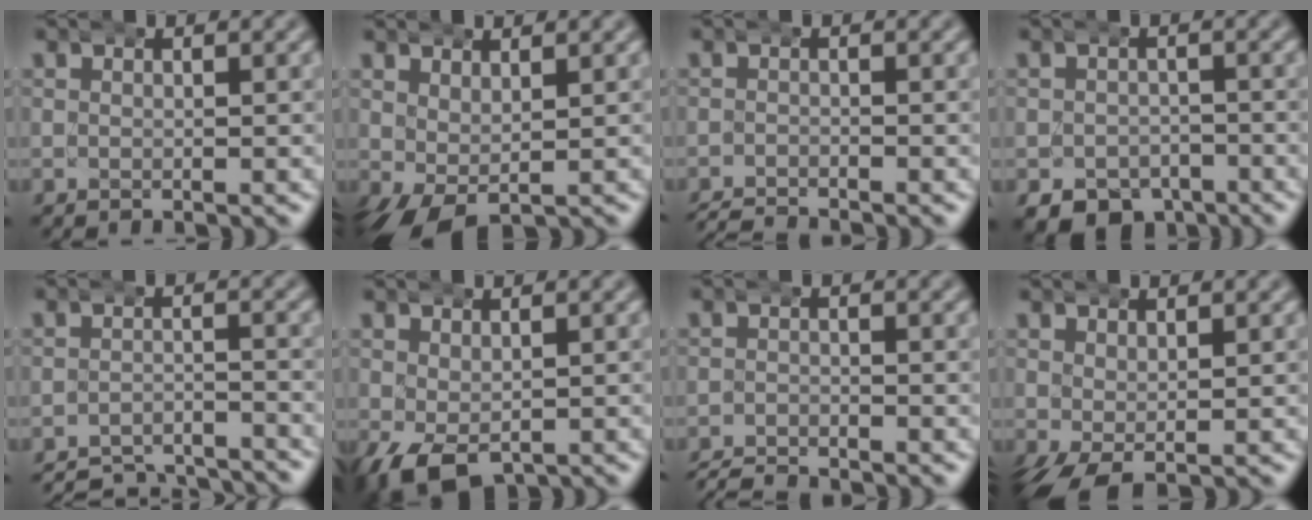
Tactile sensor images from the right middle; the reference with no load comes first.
{"total": 3.8, "force": [-1.6, 2.6, 2.3], "torque": [-0.063, -0.028, -0.011]}
{"total": 3.5, "force": [-3.4, 0.8, 0.3], "torque": [-0.009, -0.010, -0.055]}
{"total": 6.0, "force": [-4.1, 4.0, 1.8], "torque": [-0.024, -0.024, -0.058]}
{"total": 7.4, "force": [-7.2, 1.5, 0.6], "torque": [-0.003, -0.019, -0.119]}
{"total": 5.2, "force": [-3.0, 3.4, 2.6], "torque": [-0.068, -0.033, -0.030]}
{"total": 4.3, "force": [-4.2, 0.9, 0.3], "torque": [-0.015, -0.012, -0.068]}
{"total": 2.9, "force": [-1.6, 1.5, 1.9], "torque": [-0.044, -0.021, -0.010]}